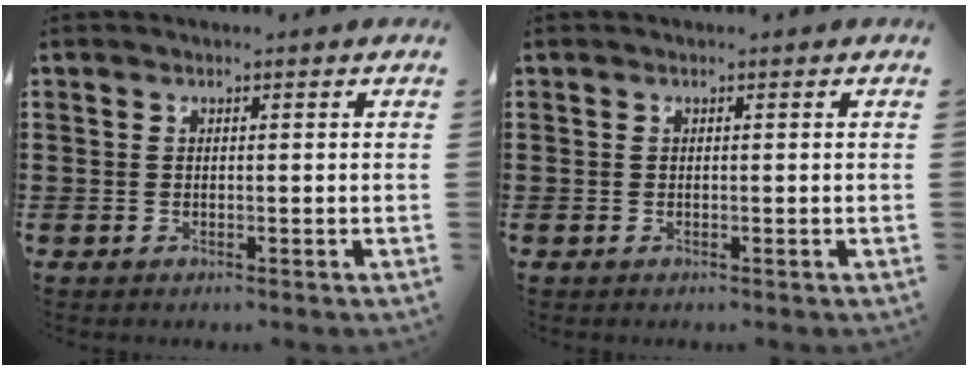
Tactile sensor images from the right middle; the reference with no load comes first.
{"total": 0.0}